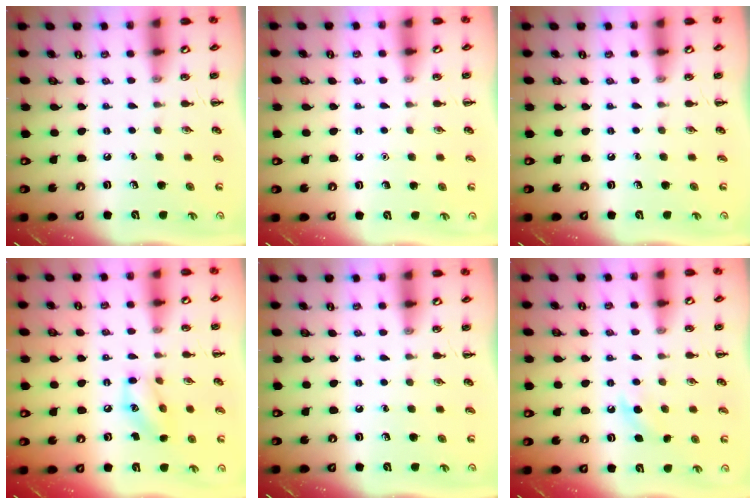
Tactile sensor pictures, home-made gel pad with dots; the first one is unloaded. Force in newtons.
{"total": 1.6, "press": 1.6, "slide": 0.1}
{"total": 0.0}
{"total": 10.0, "press": 9.9, "slide": 1.1}
{"total": 0.0}
{"total": 5.3, "press": 5.1, "slide": 1.5}